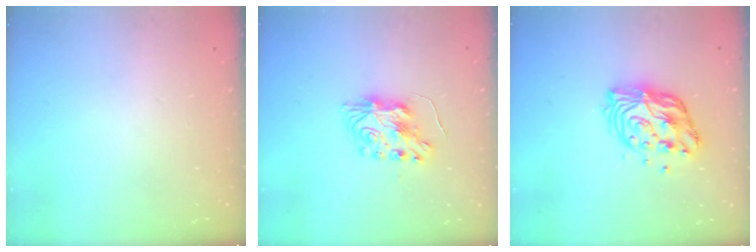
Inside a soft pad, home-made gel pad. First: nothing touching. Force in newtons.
{"total": 8.5, "press": 8.5, "slide": 0.6}
{"total": 12.0, "press": 11.9, "slide": 1.2}